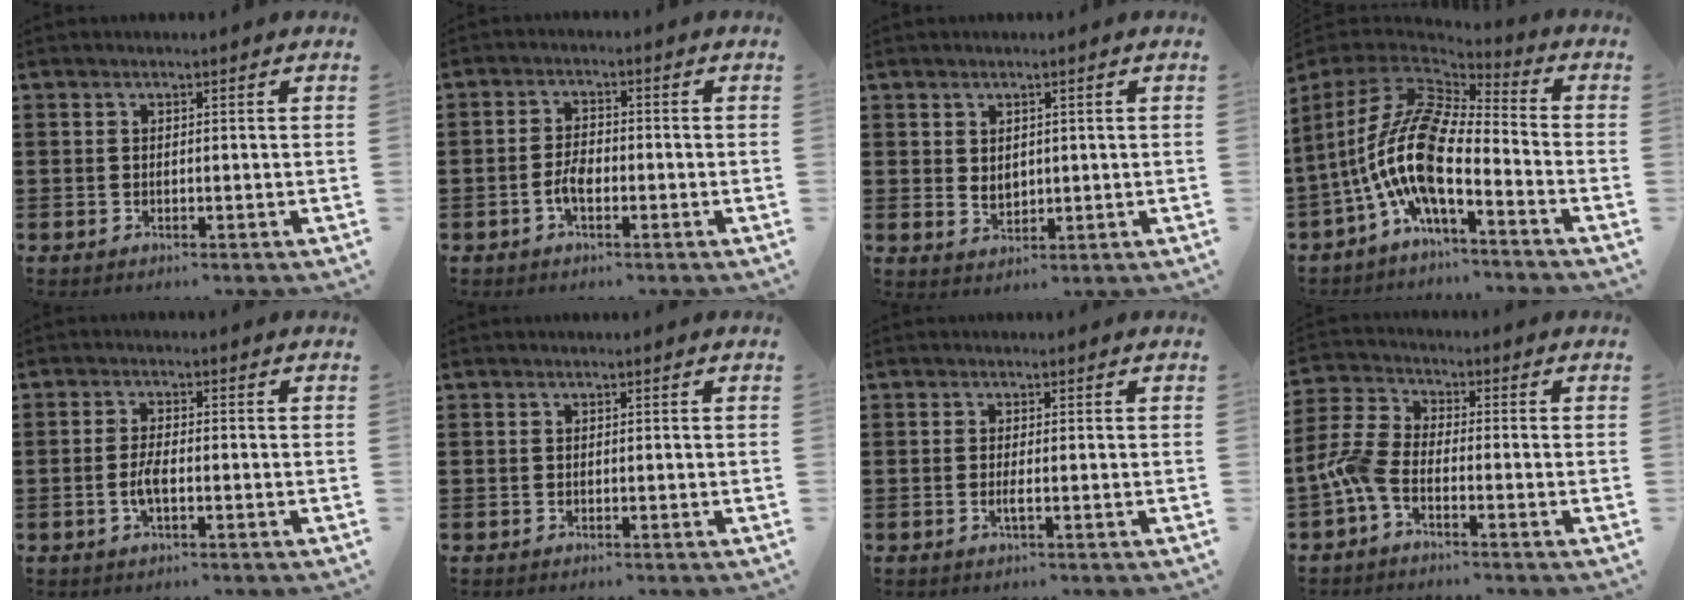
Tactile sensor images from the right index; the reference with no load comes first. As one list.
[{"total": 3.1, "force": [-1.2, 1.5, 2.5], "torque": [-0.061, 0.000, -0.027]}, {"total": 2.1, "force": [1.0, 1.7, 0.8], "torque": [-0.020, 0.008, 0.018]}, {"total": 11.2, "force": [-3.4, 3.5, 10.1], "torque": [-0.247, -0.028, -0.087]}, {"total": 3.0, "force": [-0.9, 0.9, 2.7], "torque": [-0.064, -0.002, -0.021]}, {"total": 0.0}, {"total": 1.4, "force": [-0.4, 0.0, 1.4], "torque": [-0.032, -0.006, -0.010]}, {"total": 5.6, "force": [-3.0, 2.3, 4.2], "torque": [-0.124, -0.012, -0.067]}]